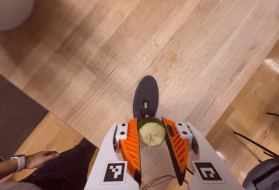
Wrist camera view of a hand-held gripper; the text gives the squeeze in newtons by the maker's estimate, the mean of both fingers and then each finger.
{"total": 8.0, "left": 7.6, "right": 8.4}